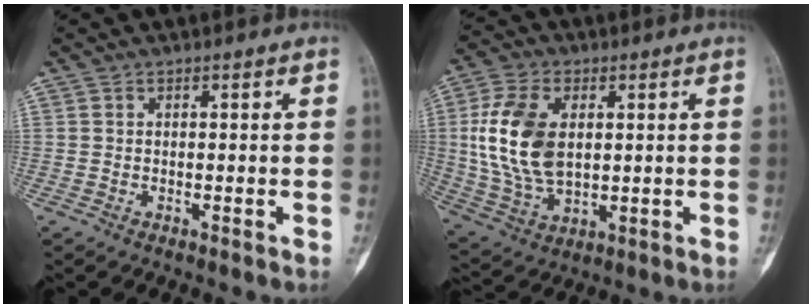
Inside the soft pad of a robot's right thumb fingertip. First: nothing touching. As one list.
[{"total": 15.2, "force": [2.2, 9.3, 11.9], "torque": [-0.231, -0.005, 0.047]}]